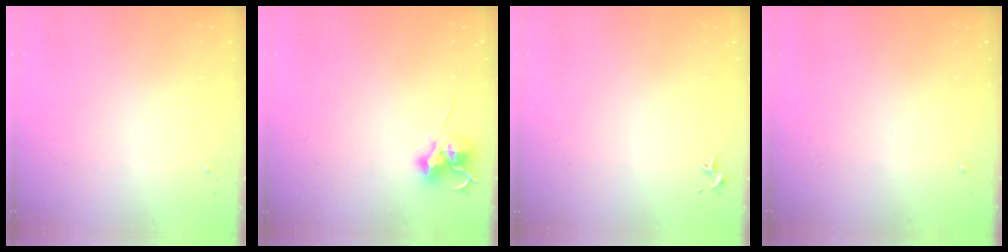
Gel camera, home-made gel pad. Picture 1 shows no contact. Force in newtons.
{"total": 10.9, "press": 10.8, "slide": 0.8}
{"total": 0.7, "press": 0.6, "slide": 0.5}
{"total": 0.0}